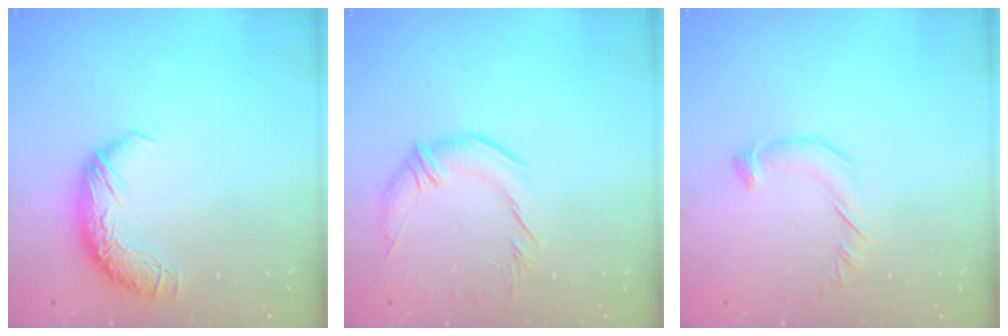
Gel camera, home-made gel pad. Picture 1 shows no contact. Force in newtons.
{"total": 2.7, "press": 1.0, "slide": 2.5}
{"total": 3.9, "press": 3.9, "slide": 0.4}